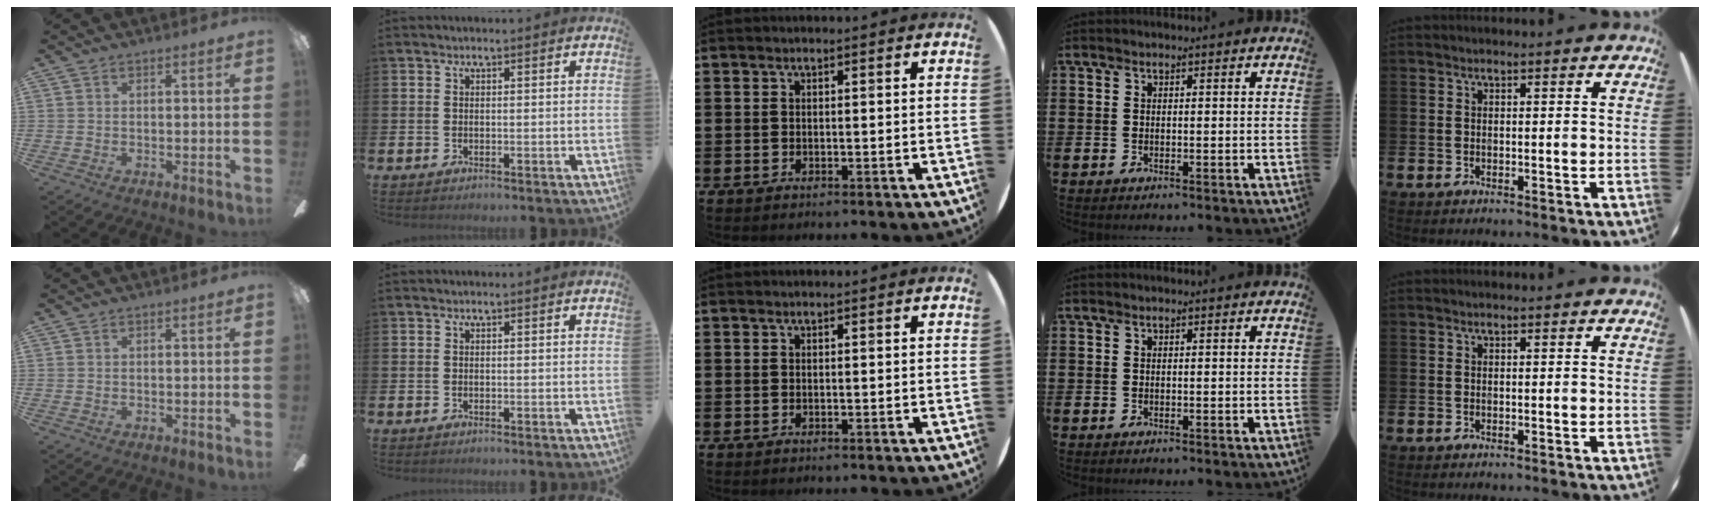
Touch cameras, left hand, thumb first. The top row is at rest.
{"thumb": {"total": 0.6, "force": [-0.1, 0.3, 0.5], "torque": [-0.008, 0.002, -0.002]}}